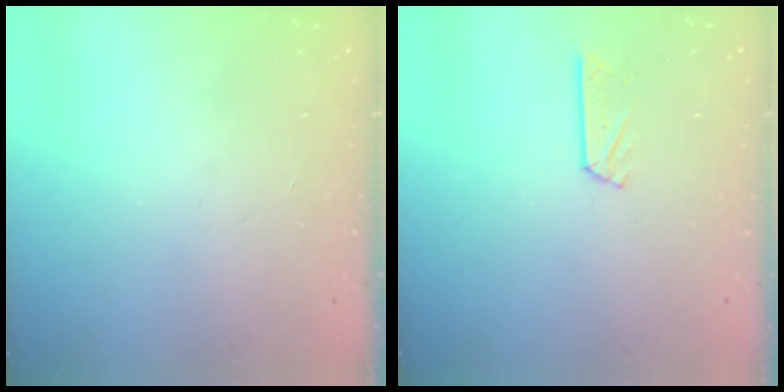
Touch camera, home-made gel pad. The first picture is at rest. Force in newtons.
{"total": 4.4, "press": 4.4, "slide": 0.4}